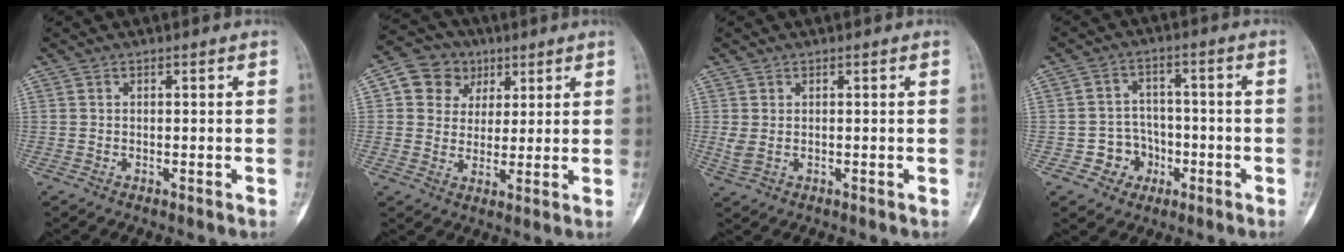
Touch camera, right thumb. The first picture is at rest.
{"total": 9.1, "force": [3.5, 7.9, 2.8], "torque": [-0.010, -0.003, 0.055]}
{"total": 2.0, "force": [0.1, 1.1, 1.7], "torque": [-0.047, 0.004, 0.011]}
{"total": 6.6, "force": [-2.5, 5.9, 1.4], "torque": [0.018, 0.024, -0.038]}